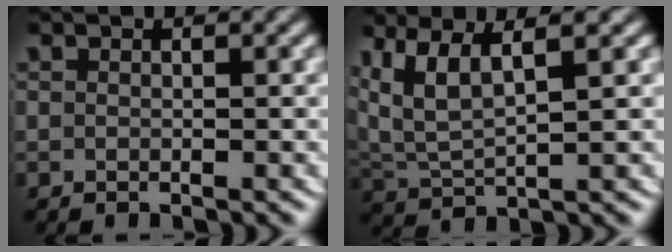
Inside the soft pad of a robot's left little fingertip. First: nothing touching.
{"total": 7.0, "force": [2.8, 4.7, 4.4], "torque": [-0.111, -0.004, 0.051]}